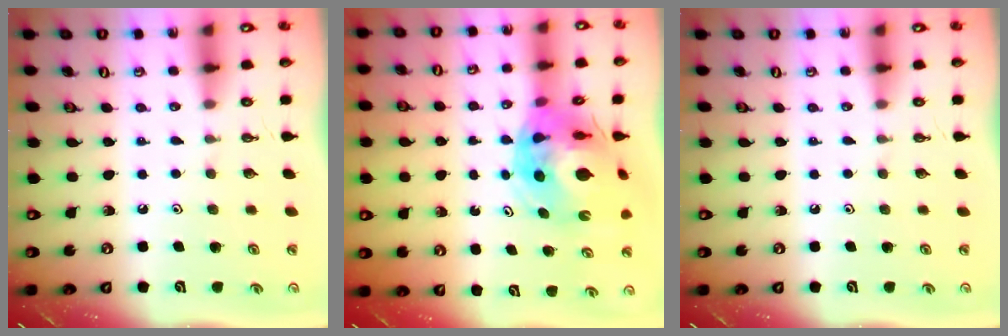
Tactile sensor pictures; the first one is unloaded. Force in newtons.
{"total": 15.3, "press": 15.2, "slide": 2.0}
{"total": 0.0}